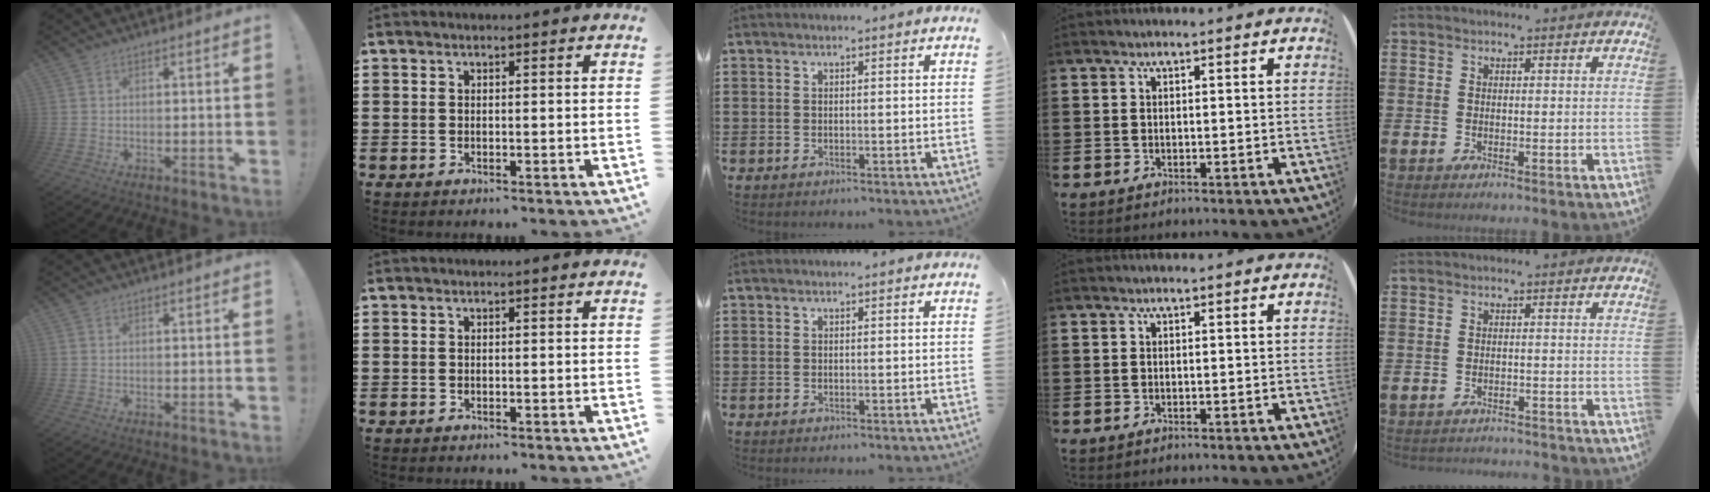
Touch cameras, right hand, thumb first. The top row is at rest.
{"little": {"total": 1.3, "force": [-1.3, 0.0, -0.1], "torque": [-0.003, 0.003, -0.027]}}